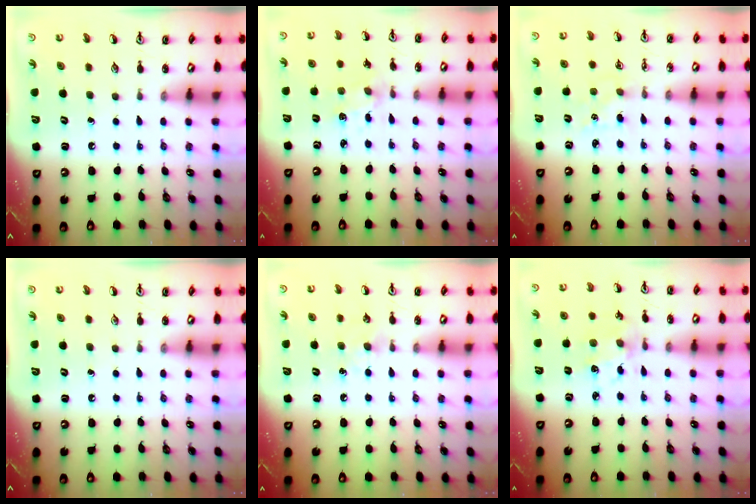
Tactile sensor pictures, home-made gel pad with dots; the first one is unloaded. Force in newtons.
{"total": 2.1, "press": 2.1, "slide": 0.3}
{"total": 2.8, "press": 2.8, "slide": 0.3}
{"total": 0.0}
{"total": 6.6, "press": 6.6, "slide": 0.8}
{"total": 2.9, "press": 2.9, "slide": 0.2}